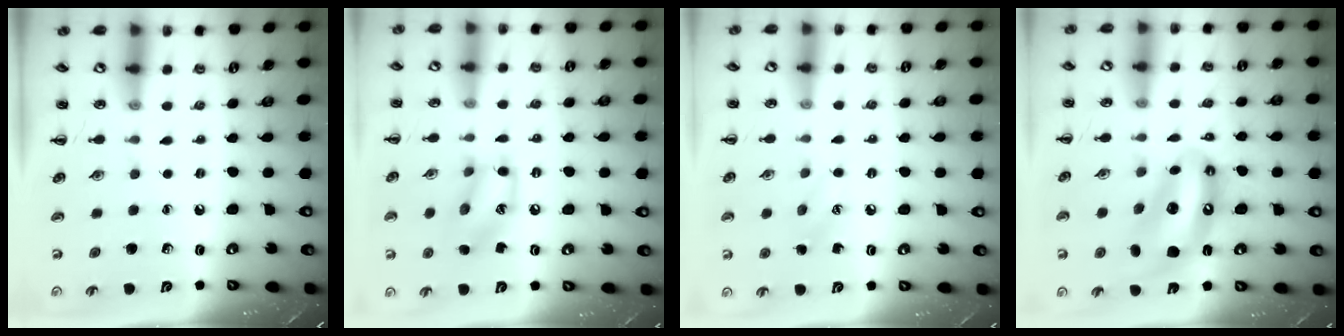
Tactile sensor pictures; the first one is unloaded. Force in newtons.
{"total": 11.2, "press": 11.2, "slide": 0.9}
{"total": 6.8, "press": 6.6, "slide": 1.7}
{"total": 13.0, "press": 12.4, "slide": 3.9}